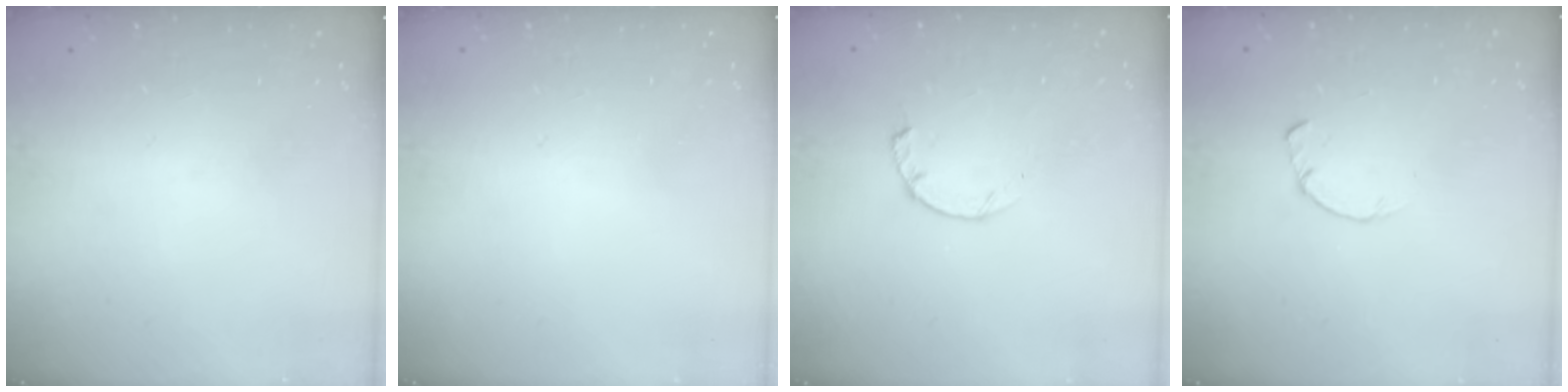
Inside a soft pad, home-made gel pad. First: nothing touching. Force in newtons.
{"total": 2.6, "press": 2.6, "slide": 0.2}
{"total": 2.3, "press": 2.3, "slide": 0.4}
{"total": 1.7, "press": 1.7, "slide": 0.2}